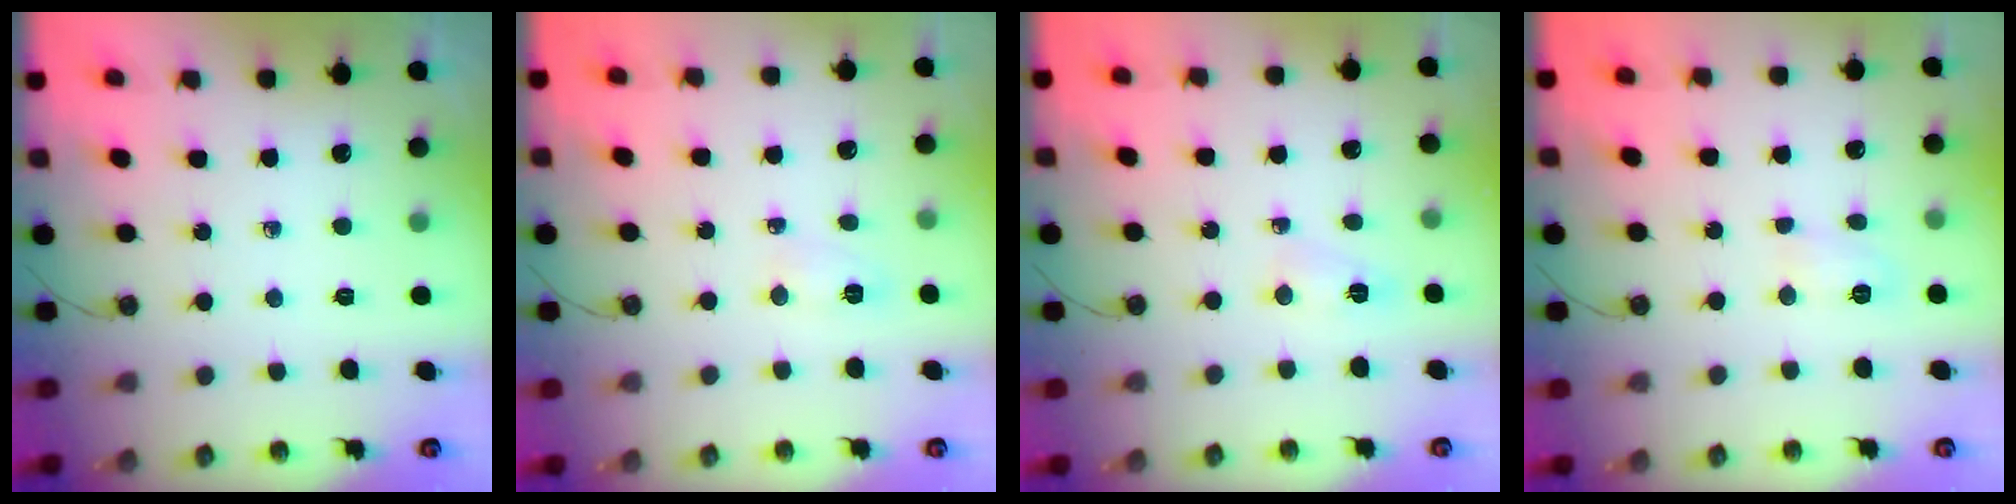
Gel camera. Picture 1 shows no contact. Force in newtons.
{"total": 4.1, "press": 4.0, "slide": 0.6}
{"total": 4.3, "press": 3.6, "slide": 2.5}
{"total": 4.4, "press": 4.3, "slide": 0.7}